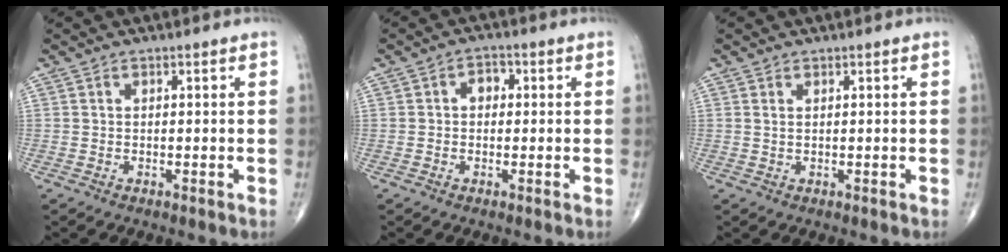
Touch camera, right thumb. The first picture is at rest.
{"total": 2.8, "force": [0.2, 2.1, 1.8], "torque": [-0.013, 0.013, -0.003]}
{"total": 0.6, "force": [0.3, 0.2, 0.5], "torque": [-0.012, 0.001, 0.007]}